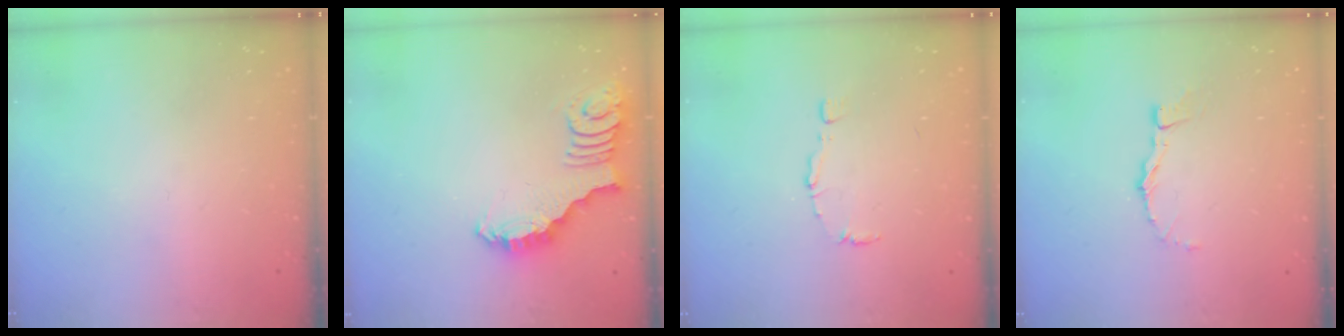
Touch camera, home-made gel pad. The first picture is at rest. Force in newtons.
{"total": 2.7, "press": 2.6, "slide": 0.5}
{"total": 5.8, "press": 5.8, "slide": 0.5}
{"total": 3.3, "press": 3.3, "slide": 0.4}